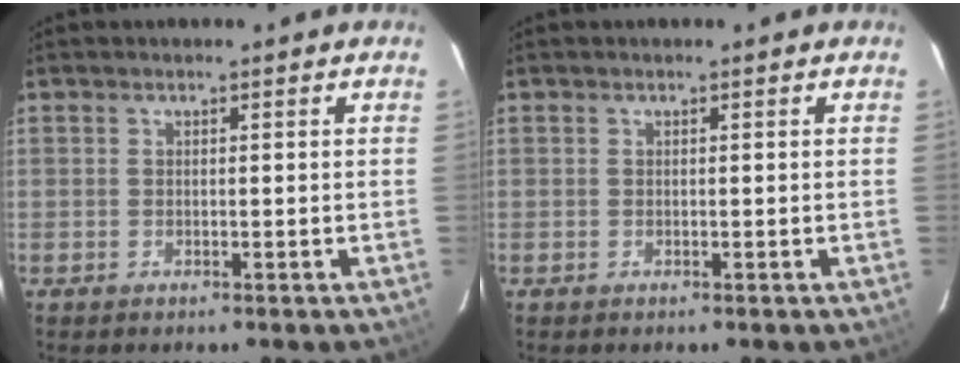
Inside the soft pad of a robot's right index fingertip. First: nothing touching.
{"total": 0.0}